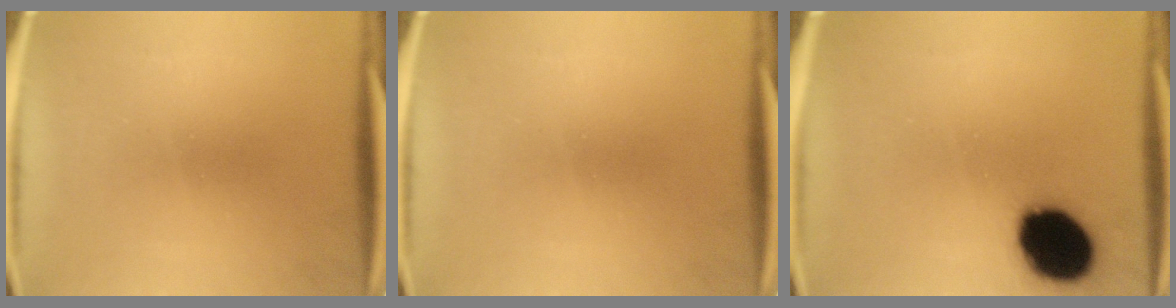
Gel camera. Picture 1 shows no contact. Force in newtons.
{"total": 0.0}
{"total": 16.9}